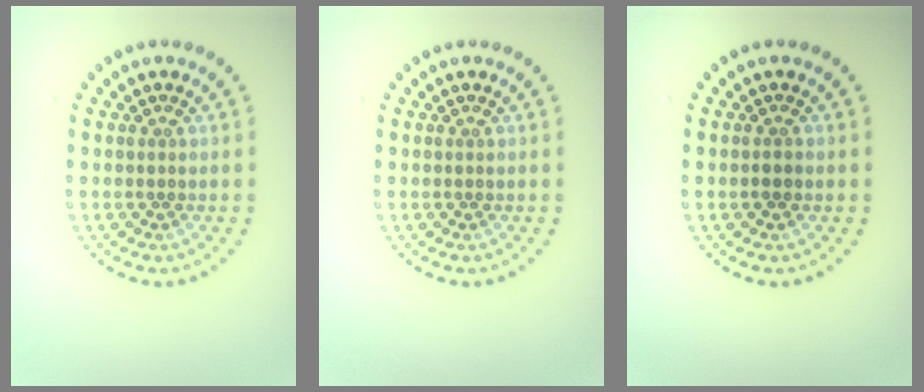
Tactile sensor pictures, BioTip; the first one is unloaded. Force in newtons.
{"total": 0.0}
{"total": 0.9, "press": 0.8, "slide": 0.3}